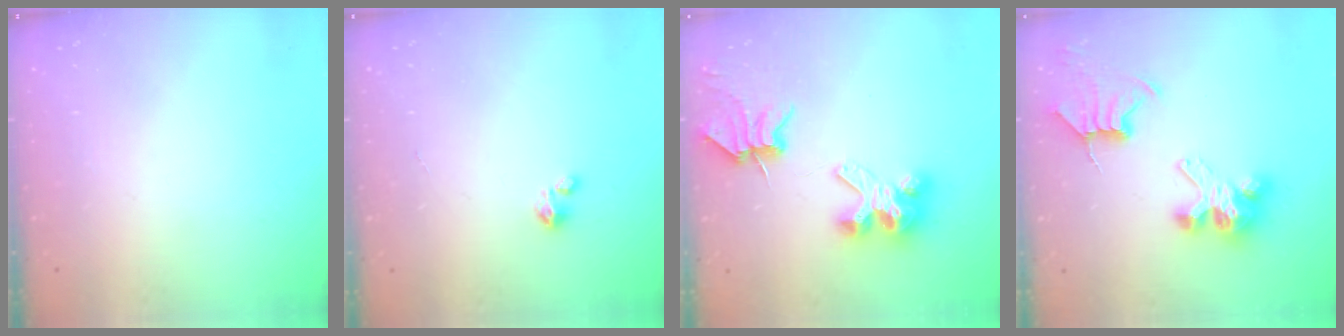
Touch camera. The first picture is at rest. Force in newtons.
{"total": 2.1, "press": 2.1, "slide": 0.2}
{"total": 6.7, "press": 6.7, "slide": 0.9}
{"total": 9.8, "press": 9.7, "slide": 1.2}